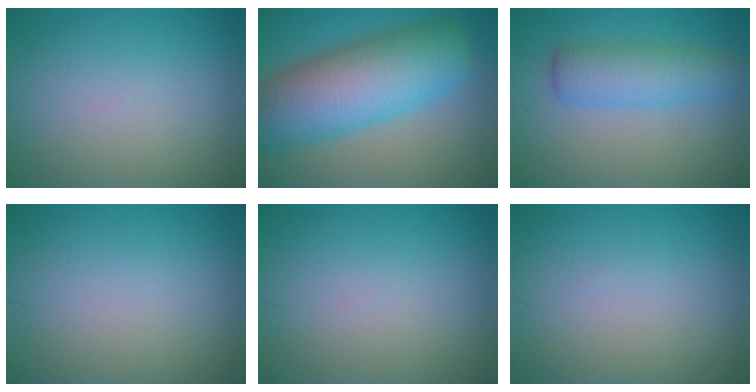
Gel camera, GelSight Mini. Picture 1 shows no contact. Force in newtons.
{"total": 11.8, "press": 11.8, "slide": 0.3}
{"total": 4.3, "press": 4.3, "slide": 0.1}
{"total": 0.0}
{"total": 0.0}
{"total": 0.0}